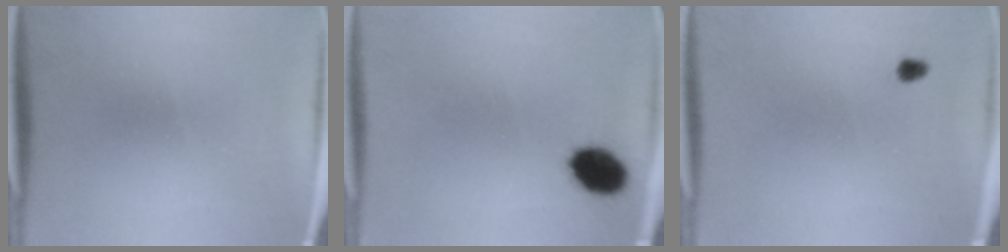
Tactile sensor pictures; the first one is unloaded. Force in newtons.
{"total": 8.0}
{"total": 1.5}